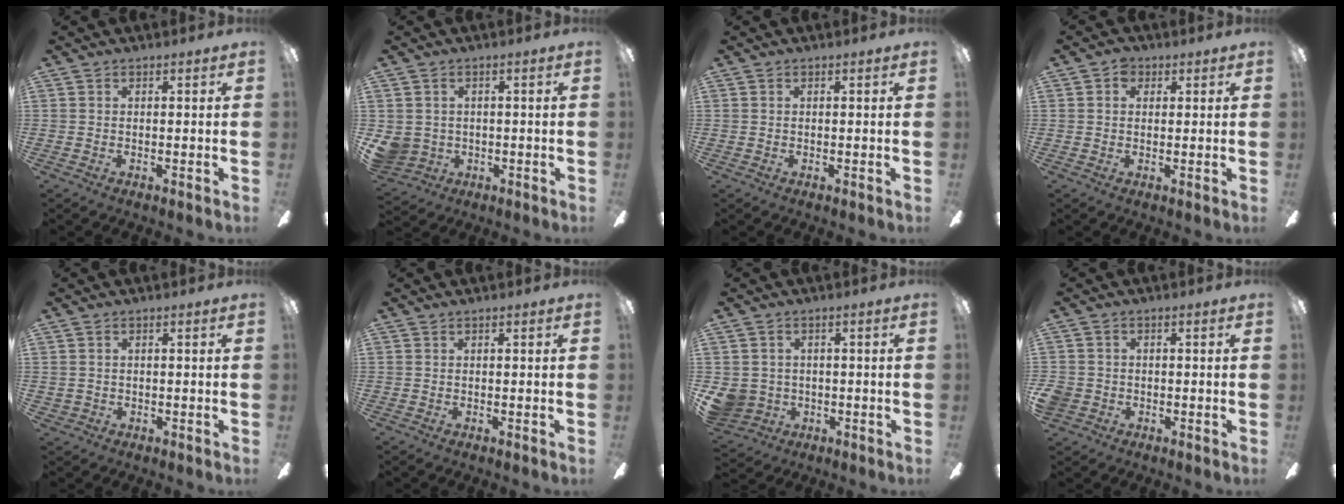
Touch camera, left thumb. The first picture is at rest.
{"total": 5.3, "force": [-0.5, 5.1, 1.3], "torque": [-0.046, 0.003, -0.009]}
{"total": 0.0}
{"total": 3.0, "force": [0.9, 2.3, 1.6], "torque": [-0.024, 0.006, 0.016]}
{"total": 0.9, "force": [-0.2, 0.9, 0.1], "torque": [-0.003, 0.004, -0.008]}
{"total": 0.0}
{"total": 6.2, "force": [-1.0, 5.8, 1.7], "torque": [-0.052, 0.002, -0.018]}
{"total": 2.9, "force": [-1.1, 2.5, 0.9], "torque": [-0.019, 0.007, -0.023]}